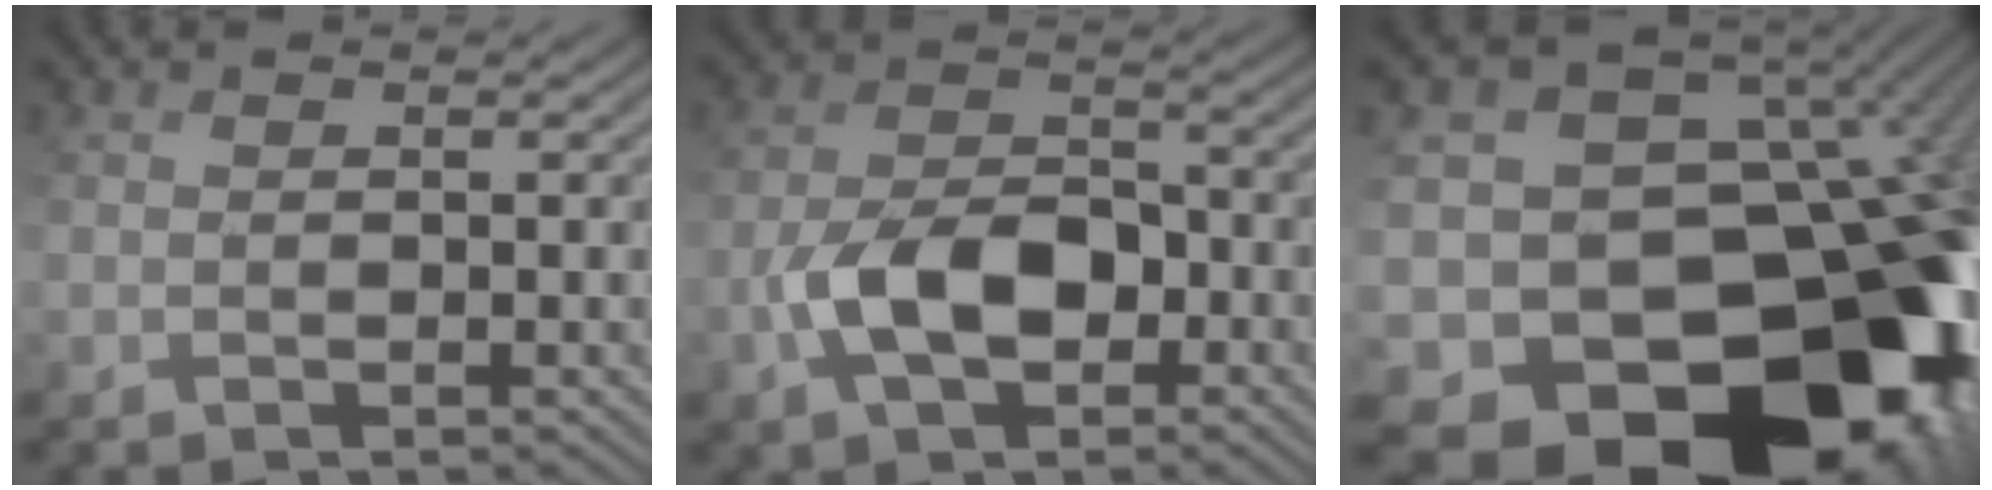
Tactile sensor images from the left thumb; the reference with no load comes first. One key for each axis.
{"total": 7.5, "fx": -2.7, "fy": 4.3, "fz": 5.5, "tx": -0.107, "ty": 0.006, "tz": -0.058}
{"total": 22.5, "fx": -9.7, "fy": 16.7, "fz": 11.5, "tx": -0.139, "ty": -0.045, "tz": -0.144}